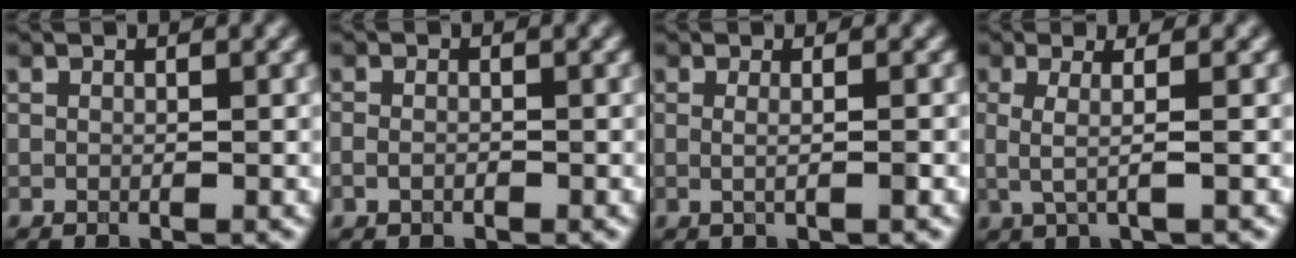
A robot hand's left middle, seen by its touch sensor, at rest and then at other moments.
{"total": 0.9, "force": [-0.4, 0.6, 0.6], "torque": [-0.014, -0.001, -0.009]}
{"total": 2.0, "force": [0.2, 0.8, 1.8], "torque": [-0.019, -0.008, -0.014]}
{"total": 2.9, "force": [0.1, 0.7, 2.8], "torque": [-0.052, -0.002, -0.001]}